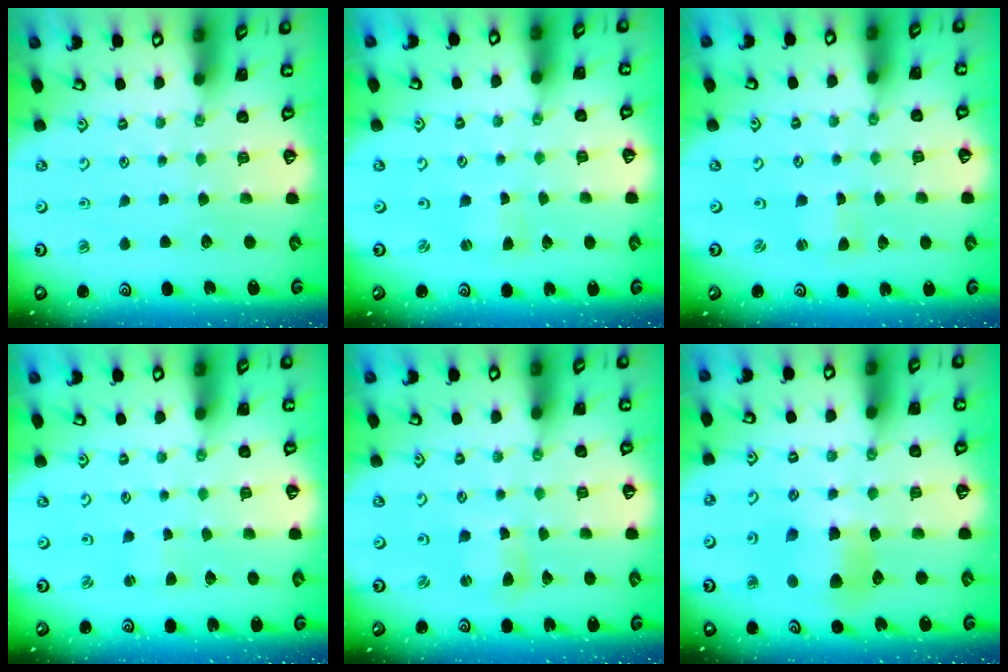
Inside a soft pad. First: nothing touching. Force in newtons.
{"total": 1.3, "press": 1.2, "slide": 0.3}
{"total": 0.9, "press": 0.9, "slide": 0.0}
{"total": 1.1, "press": 1.1, "slide": 0.2}
{"total": 2.6, "press": 2.5, "slide": 0.3}
{"total": 8.5, "press": 8.4, "slide": 0.7}